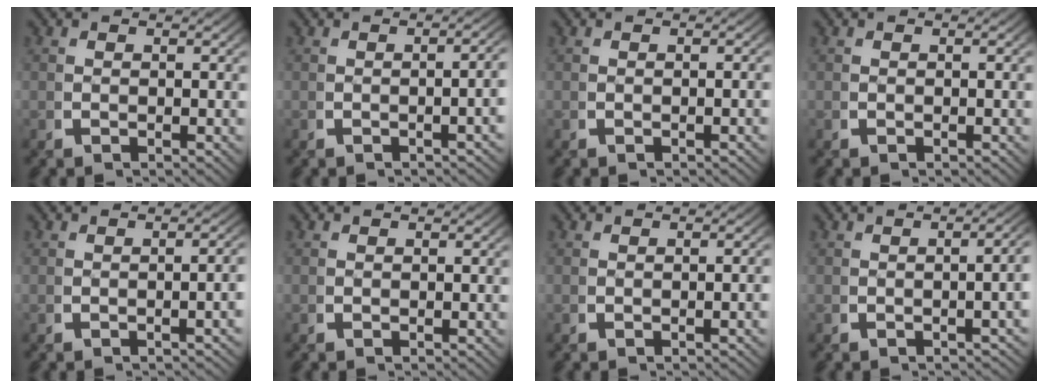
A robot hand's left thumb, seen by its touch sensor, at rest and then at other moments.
{"total": 2.7, "force": [-0.5, 0.5, 2.6], "torque": [-0.034, 0.007, -0.007]}
{"total": 0.6, "force": [-0.2, 0.0, 0.6], "torque": [-0.009, 0.005, -0.004]}
{"total": 0.0}
{"total": 2.0, "force": [-0.5, 0.3, 1.9], "torque": [-0.026, 0.006, -0.007]}
{"total": 0.0}
{"total": 1.0, "force": [-0.3, 0.1, 0.9], "torque": [-0.015, 0.004, -0.004]}
{"total": 3.3, "force": [-0.5, 0.8, 3.2], "torque": [-0.036, 0.011, -0.008]}